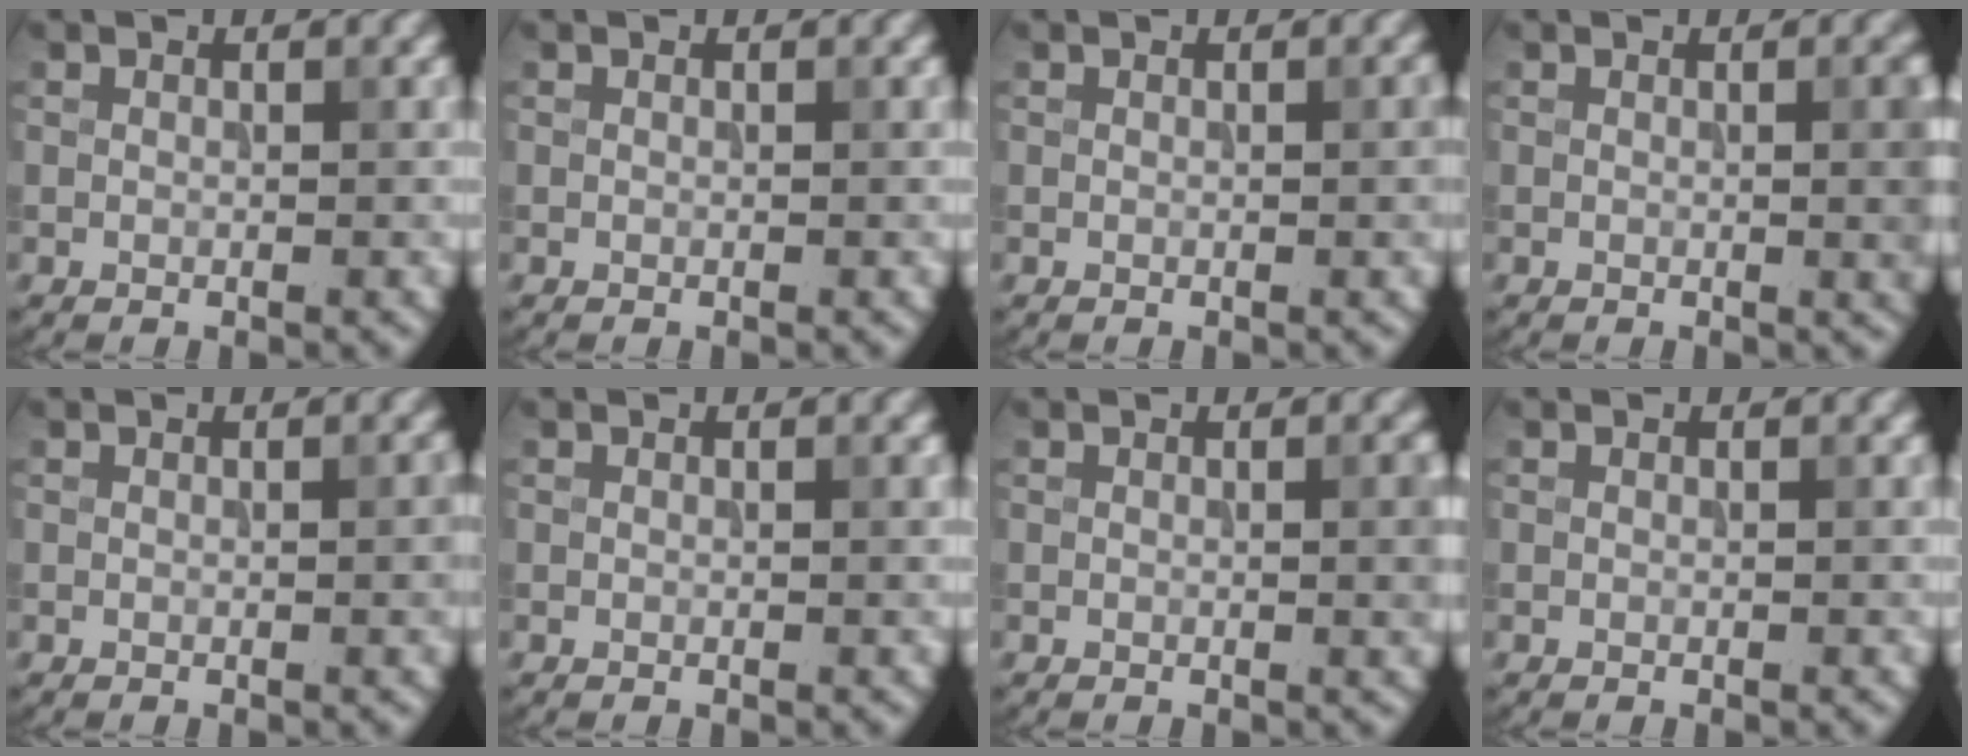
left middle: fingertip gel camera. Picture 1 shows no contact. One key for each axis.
{"total": 0.0}
{"total": 1.1, "fx": 0.0, "fy": 0.2, "fz": 1.1, "tx": -0.011, "ty": 0.002, "tz": 0.000}
{"total": 3.1, "fx": 0.1, "fy": 0.8, "fz": 3.0, "tx": -0.028, "ty": 0.003, "tz": -0.003}
{"total": 1.4, "fx": 0.0, "fy": 0.3, "fz": 1.4, "tx": -0.015, "ty": 0.003, "tz": -0.001}
{"total": 0.0}
{"total": 1.9, "fx": 0.1, "fy": 0.4, "fz": 1.8, "tx": -0.020, "ty": 0.000, "tz": -0.002}
{"total": 0.0}